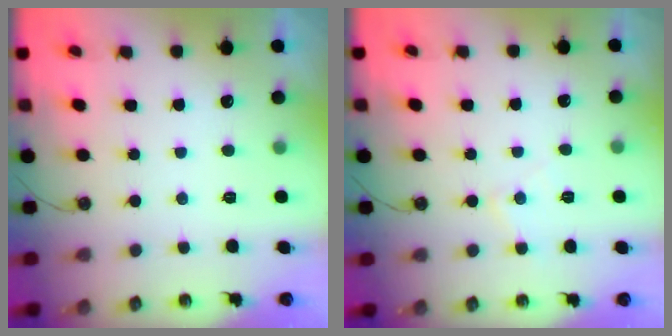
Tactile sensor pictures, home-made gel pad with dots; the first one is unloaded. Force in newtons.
{"total": 5.3, "press": 5.3, "slide": 0.3}